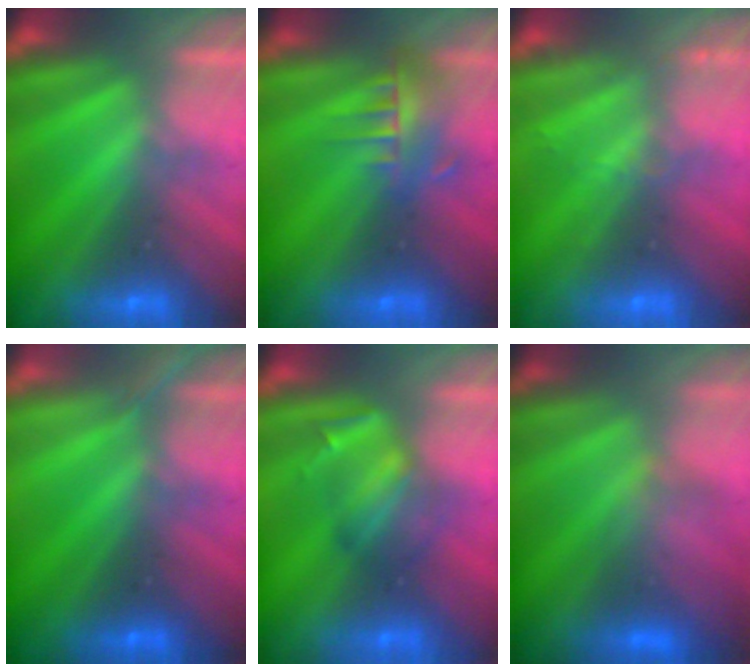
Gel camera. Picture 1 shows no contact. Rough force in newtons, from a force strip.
{"total": 5.0}
{"total": 2.0}
{"total": 1.4}
{"total": 2.4}
{"total": 3.7}